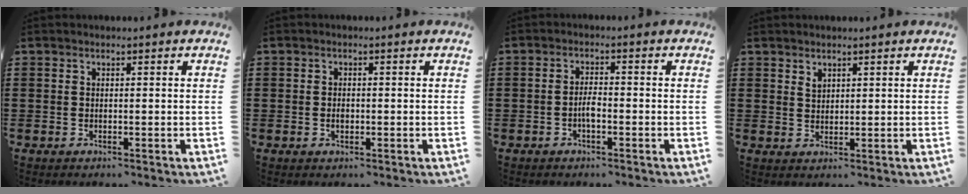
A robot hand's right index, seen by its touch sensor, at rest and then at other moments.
{"total": 1.3, "force": [-0.3, 0.7, 1.1], "torque": [-0.021, 0.001, -0.006]}
{"total": 2.6, "force": [-1.0, 0.8, 2.3], "torque": [-0.050, 0.001, -0.021]}
{"total": 1.6, "force": [1.3, 0.8, 0.4], "torque": [-0.008, 0.003, 0.024]}